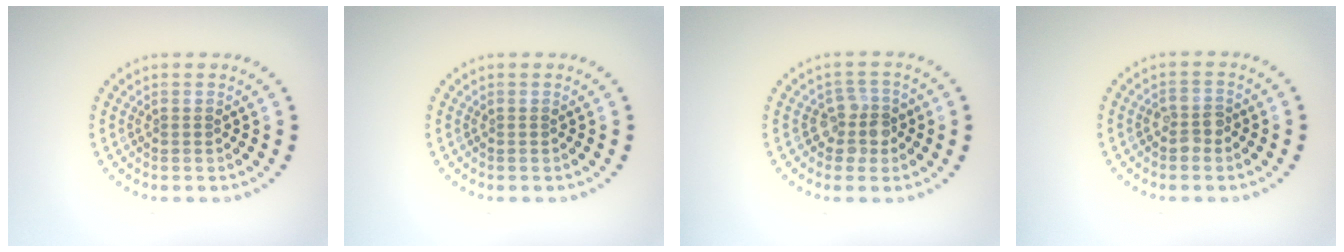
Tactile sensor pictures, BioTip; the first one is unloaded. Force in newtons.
{"total": 0.0}
{"total": 2.5, "press": 2.1, "slide": 1.3}
{"total": 1.7, "press": 1.6, "slide": 0.4}